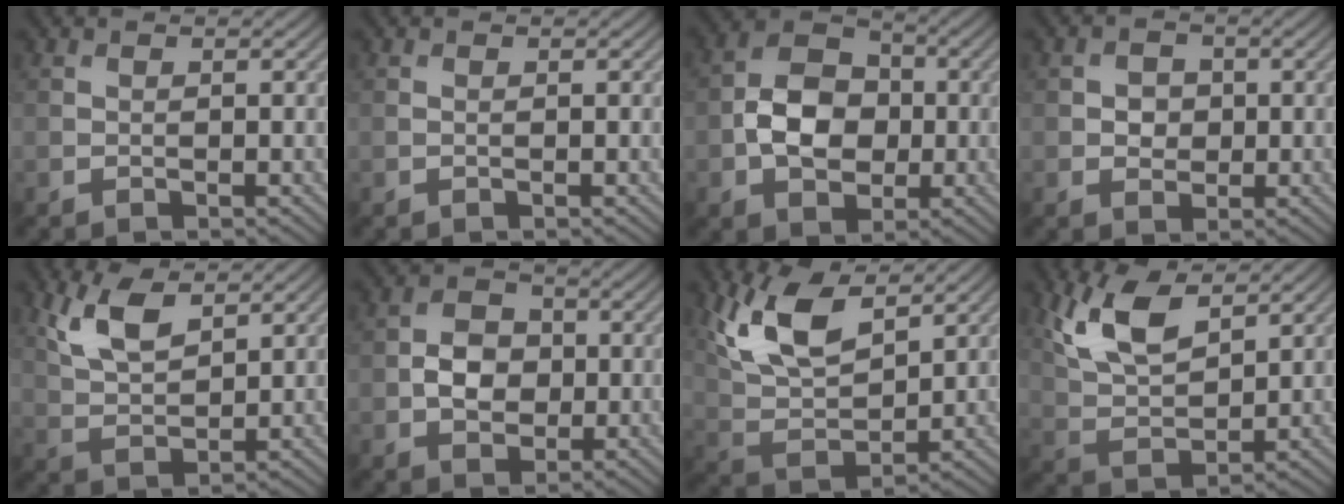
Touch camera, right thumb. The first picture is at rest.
{"total": 0.0}
{"total": 8.1, "force": [-1.0, 6.1, 5.2], "torque": [-0.102, 0.003, -0.028]}
{"total": 2.6, "force": [0.0, 2.3, 1.1], "torque": [-0.023, -0.001, -0.007]}
{"total": 6.4, "force": [3.7, 2.6, 4.5], "torque": [-0.109, 0.001, 0.077]}
{"total": 4.8, "force": [-0.5, 3.8, 2.9], "torque": [-0.052, 0.000, -0.013]}
{"total": 11.0, "force": [6.0, 4.8, 7.9], "torque": [-0.180, 0.007, 0.122]}
{"total": 8.8, "force": [4.9, 3.7, 6.3], "torque": [-0.148, 0.004, 0.102]}